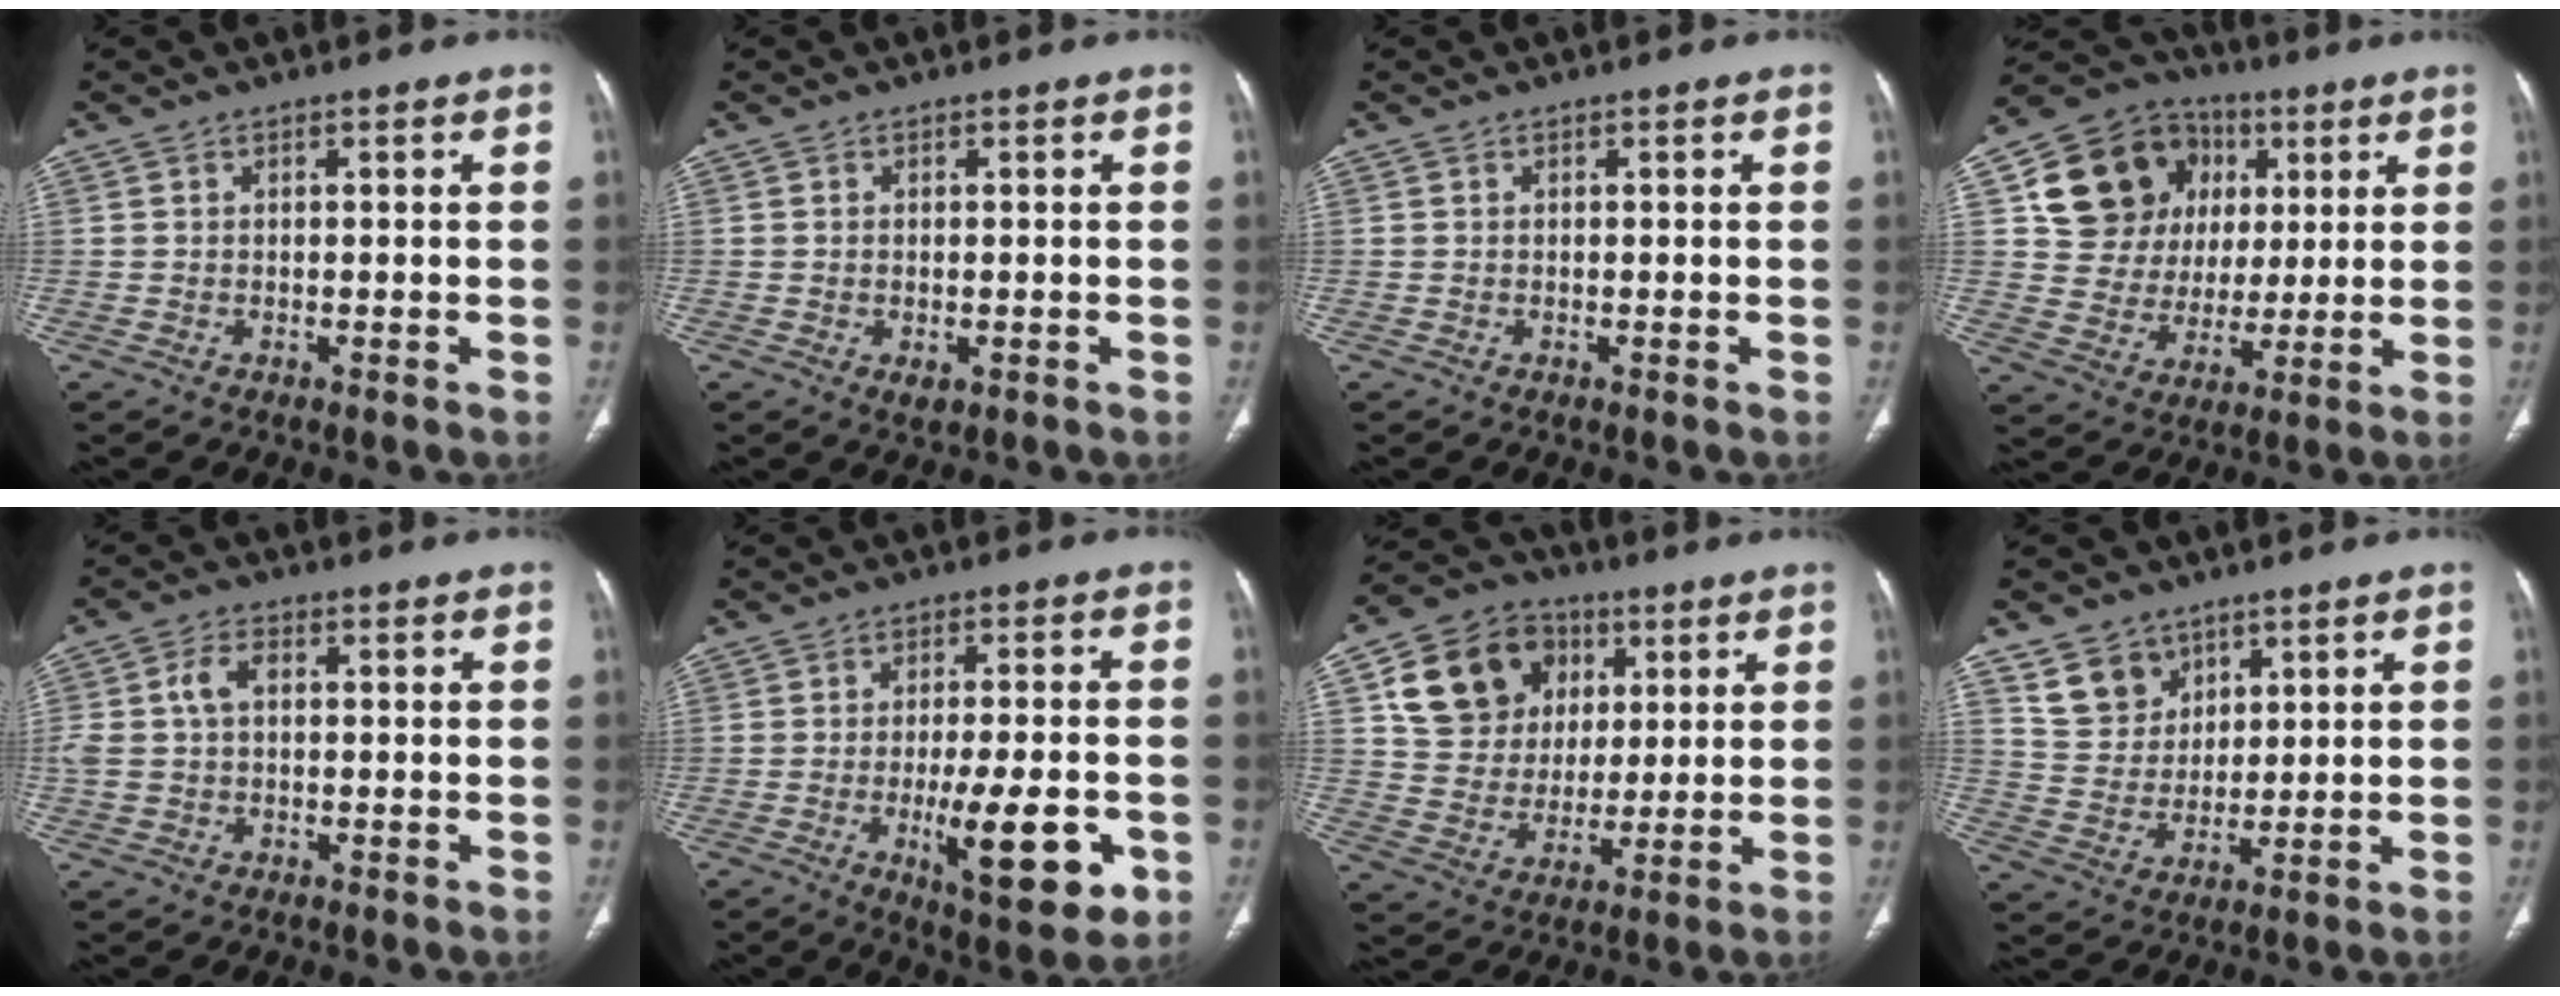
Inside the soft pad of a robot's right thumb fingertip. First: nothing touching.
{"total": 1.7, "force": [-0.6, 0.9, 1.3], "torque": [-0.017, -0.001, -0.005]}
{"total": 0.0}
{"total": 18.5, "force": [5.5, 15.7, 8.1], "torque": [-0.106, 0.021, 0.105]}
{"total": 5.1, "force": [0.5, 3.4, 3.7], "torque": [-0.086, 0.018, 0.009]}
{"total": 14.1, "force": [-4.2, 4.3, 12.7], "torque": [-0.181, -0.006, -0.053]}
{"total": 16.7, "force": [6.1, 13.8, 7.2], "torque": [-0.096, 0.006, 0.108]}
{"total": 7.9, "force": [5.1, 5.8, 1.9], "torque": [-0.004, -0.035, 0.105]}